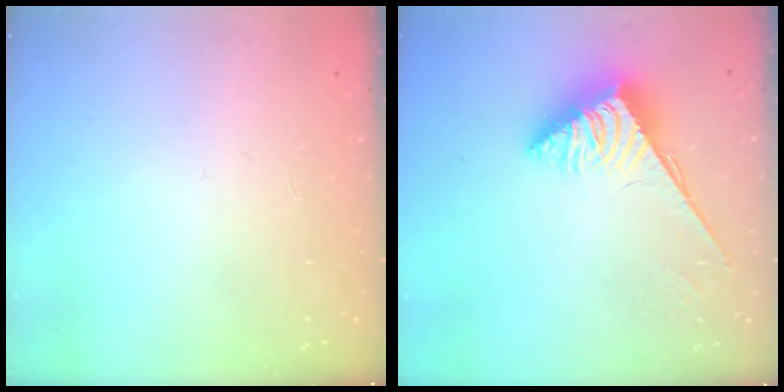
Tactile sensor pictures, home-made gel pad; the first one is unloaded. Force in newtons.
{"total": 3.8, "press": 3.8, "slide": 0.6}